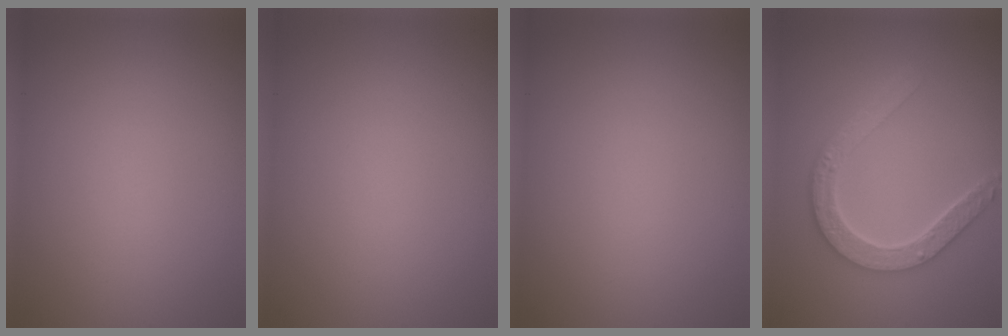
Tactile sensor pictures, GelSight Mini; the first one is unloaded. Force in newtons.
{"total": 0.0}
{"total": 0.0}
{"total": 4.7, "press": 3.8, "slide": 2.8}